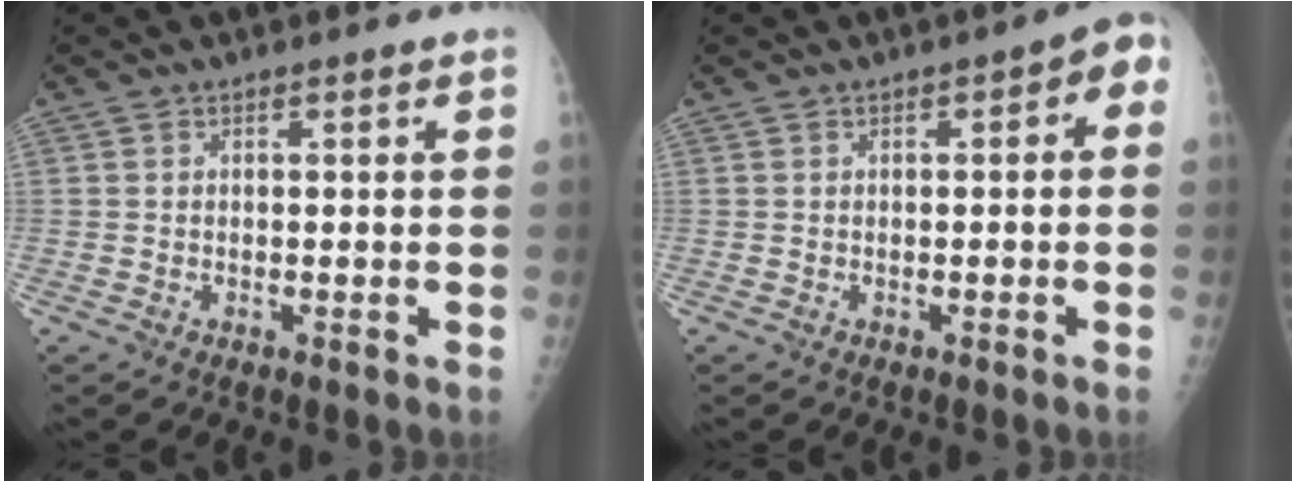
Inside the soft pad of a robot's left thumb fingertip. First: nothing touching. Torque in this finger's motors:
{"motor_torque": [-0.14, 0.27, -0.03, 0.08, 0.03]}